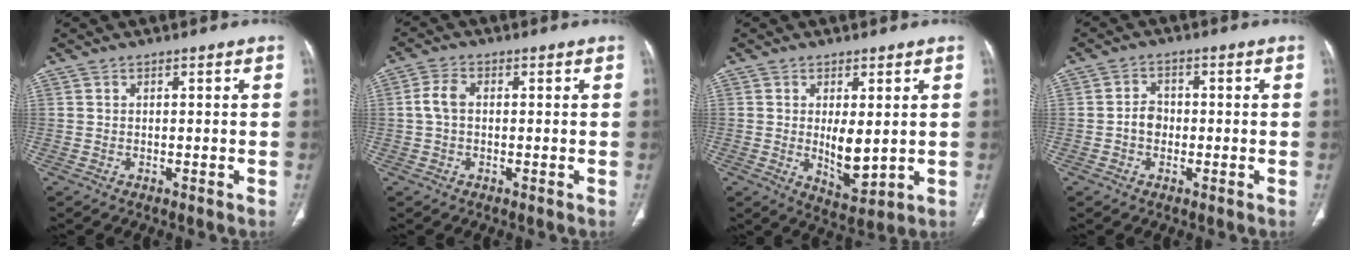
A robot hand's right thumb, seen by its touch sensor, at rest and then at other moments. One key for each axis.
{"total": 3.7, "fx": 0.1, "fy": 2.4, "fz": 2.8, "tx": -0.061, "ty": 0.010, "tz": -0.003}
{"total": 6.9, "fx": 0.2, "fy": 3.0, "fz": 6.3, "tx": -0.090, "ty": -0.020, "tz": 0.017}
{"total": 3.4, "fx": -0.7, "fy": 2.7, "fz": 1.9, "tx": -0.018, "ty": 0.012, "tz": -0.020}